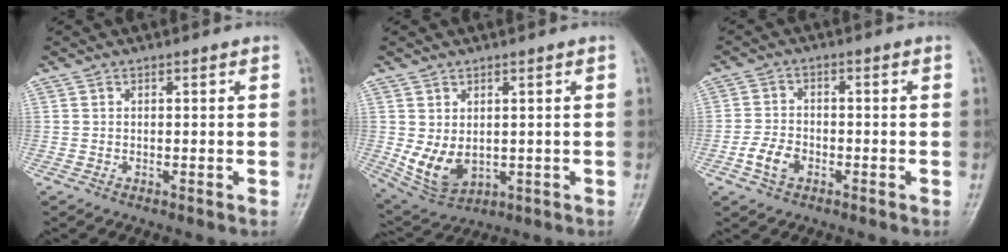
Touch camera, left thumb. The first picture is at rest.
{"total": 7.6, "force": [0.0, 5.3, 5.4], "torque": [-0.086, -0.015, 0.023]}
{"total": 4.9, "force": [-2.2, 3.3, 2.9], "torque": [-0.051, 0.013, -0.045]}